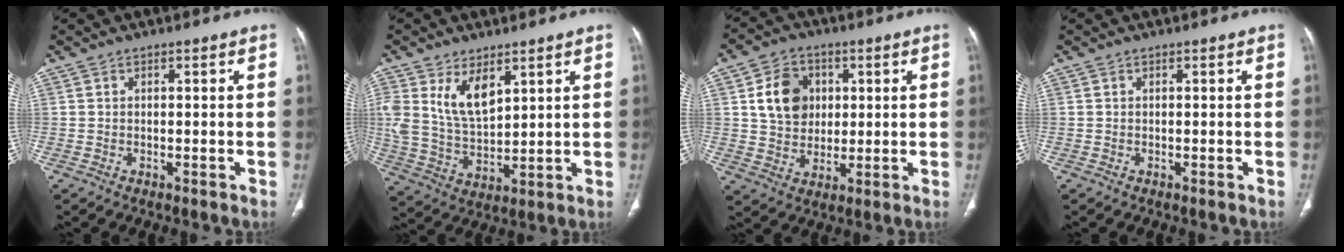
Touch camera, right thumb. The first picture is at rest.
{"total": 10.4, "force": [5.2, 5.5, 7.2], "torque": [-0.123, -0.025, 0.112]}
{"total": 10.5, "force": [2.5, 8.5, 5.6], "torque": [-0.062, -0.004, 0.045]}
{"total": 0.0}